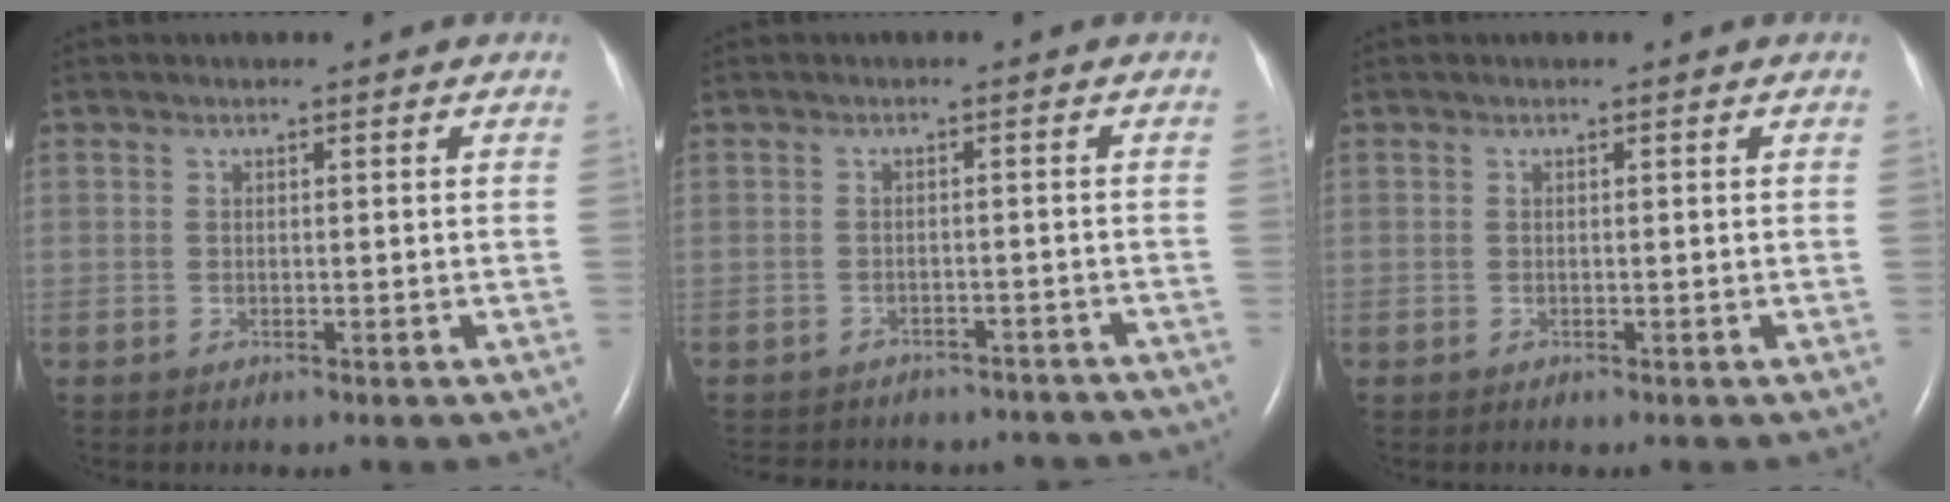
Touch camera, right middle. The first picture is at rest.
{"total": 17.0, "force": [-15.1, 6.2, 4.9], "torque": [-0.113, -0.002, -0.170]}
{"total": 0.0}